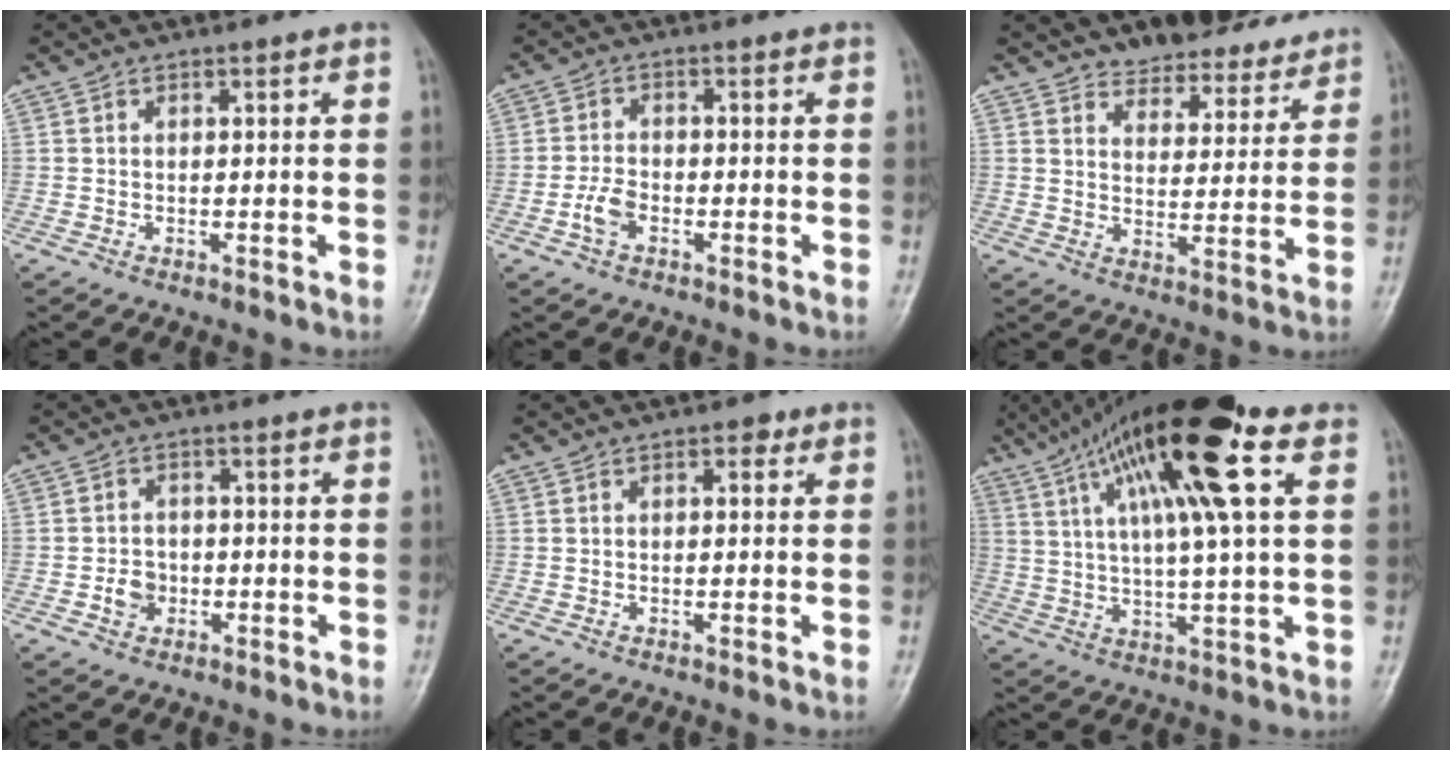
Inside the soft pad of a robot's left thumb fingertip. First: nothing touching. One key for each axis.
{"total": 3.5, "fx": -1.5, "fy": 2.1, "fz": 2.4, "tx": -0.049, "ty": 0.011, "tz": -0.033}
{"total": 11.5, "fx": 10.2, "fy": 4.3, "fz": 3.1, "tx": -0.003, "ty": -0.066, "tz": 0.140}
{"total": 3.4, "fx": -1.0, "fy": 2.9, "fz": 1.5, "tx": -0.010, "ty": 0.008, "tz": -0.018}
{"total": 2.1, "fx": 1.1, "fy": 1.1, "fz": 1.4, "tx": -0.010, "ty": 0.000, "tz": 0.011}
{"total": 22.6, "fx": 9.7, "fy": 4.9, "fz": 19.8, "tx": -0.352, "ty": 0.013, "tz": 0.160}